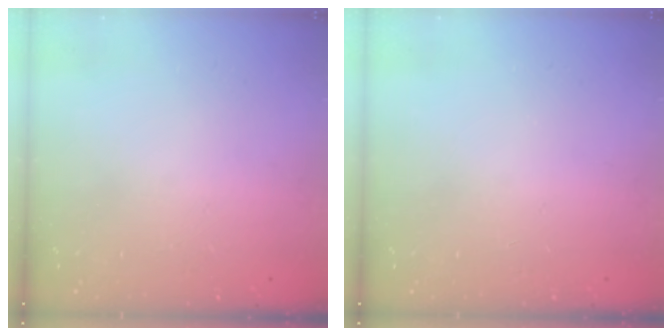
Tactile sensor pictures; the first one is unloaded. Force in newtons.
{"total": 0.0}